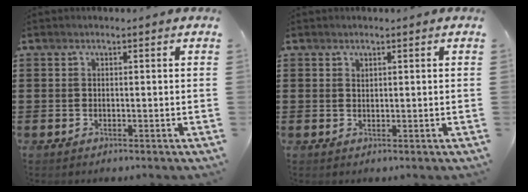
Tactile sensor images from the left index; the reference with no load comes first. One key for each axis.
{"total": 0.9, "fx": 0.9, "fy": 0.2, "fz": 0.2, "tx": -0.005, "ty": 0.000, "tz": 0.017}